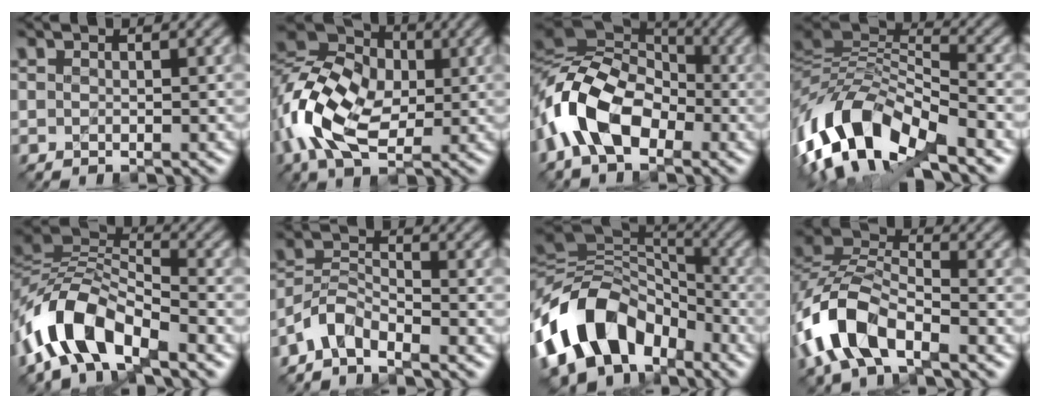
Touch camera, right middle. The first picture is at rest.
{"total": 10.3, "force": [-1.2, 7.0, 7.4], "torque": [-0.173, 0.011, -0.037]}
{"total": 9.6, "force": [-3.3, 6.0, 6.7], "torque": [-0.142, 0.010, -0.079]}
{"total": 11.4, "force": [-5.7, 4.9, 8.6], "torque": [-0.159, 0.011, -0.115]}
{"total": 8.2, "force": [-4.8, 3.8, 5.4], "torque": [-0.098, 0.010, -0.102]}
{"total": 3.1, "force": [-2.7, 1.1, 1.1], "torque": [-0.024, 0.010, -0.064]}
{"total": 12.3, "force": [-5.3, 8.5, 7.1], "torque": [-0.136, 0.020, -0.107]}
{"total": 7.8, "force": [-4.0, 4.0, 5.3], "torque": [-0.114, 0.010, -0.087]}